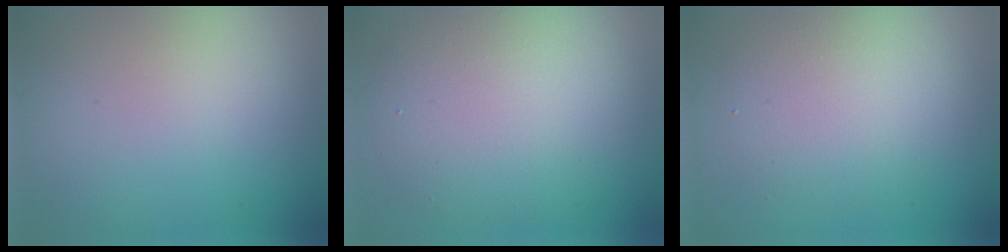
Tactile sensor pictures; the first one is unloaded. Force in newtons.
{"total": 7.1, "press": 7.1, "slide": 0.6}
{"total": 4.4, "press": 4.4, "slide": 0.2}